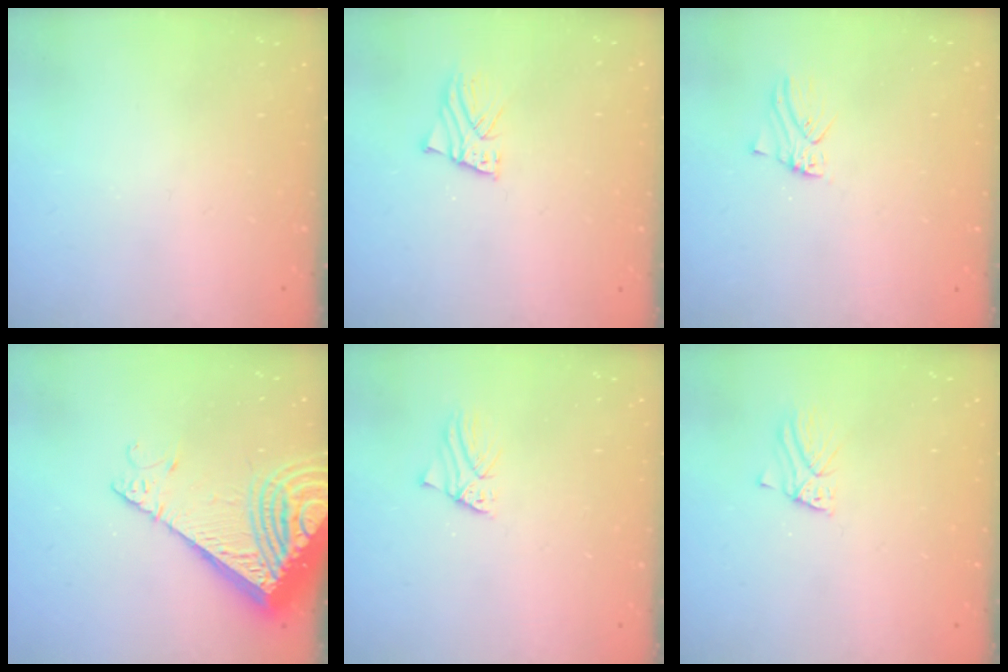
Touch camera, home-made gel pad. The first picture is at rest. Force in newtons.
{"total": 2.2, "press": 2.2, "slide": 0.1}
{"total": 0.8, "press": 0.8, "slide": 0.2}
{"total": 16.9, "press": 16.8, "slide": 1.9}
{"total": 0.7, "press": 0.7, "slide": 0.1}
{"total": 2.7, "press": 2.7, "slide": 0.2}